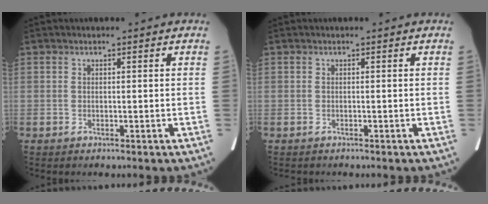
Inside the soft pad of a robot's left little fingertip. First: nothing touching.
{"total": 0.6, "force": [-0.5, 0.2, 0.2], "torque": [-0.011, 0.000, -0.006]}